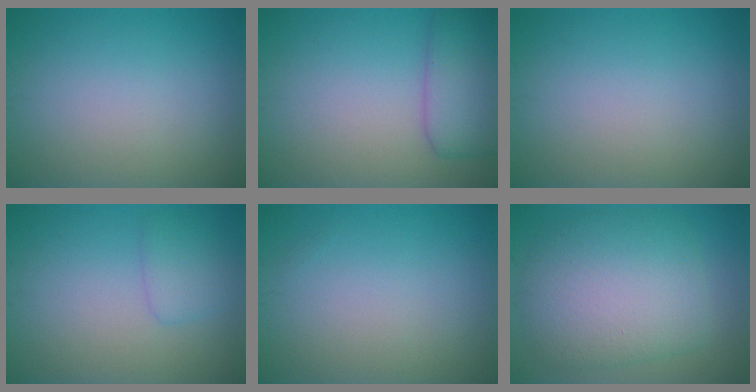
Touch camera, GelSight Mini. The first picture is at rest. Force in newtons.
{"total": 4.7, "press": 4.7, "slide": 0.2}
{"total": 0.0}
{"total": 1.8, "press": 1.8, "slide": 0.1}
{"total": 0.0}
{"total": 8.2, "press": 8.2, "slide": 0.3}